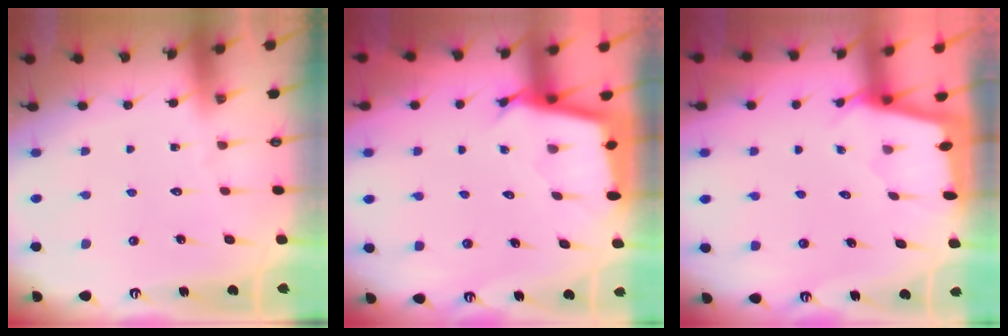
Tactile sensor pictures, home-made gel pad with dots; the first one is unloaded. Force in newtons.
{"total": 2.5, "press": 2.5, "slide": 0.1}
{"total": 1.8, "press": 1.8, "slide": 0.1}